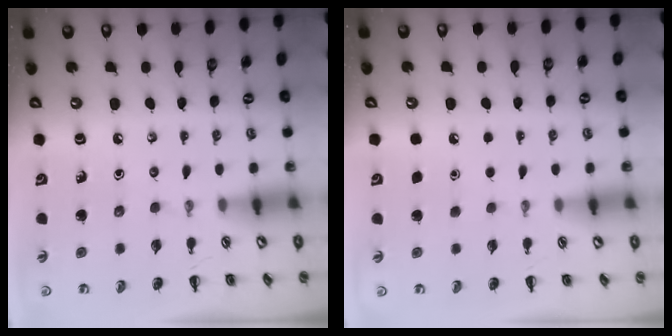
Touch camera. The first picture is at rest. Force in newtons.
{"total": 1.5, "press": 1.5, "slide": 0.1}